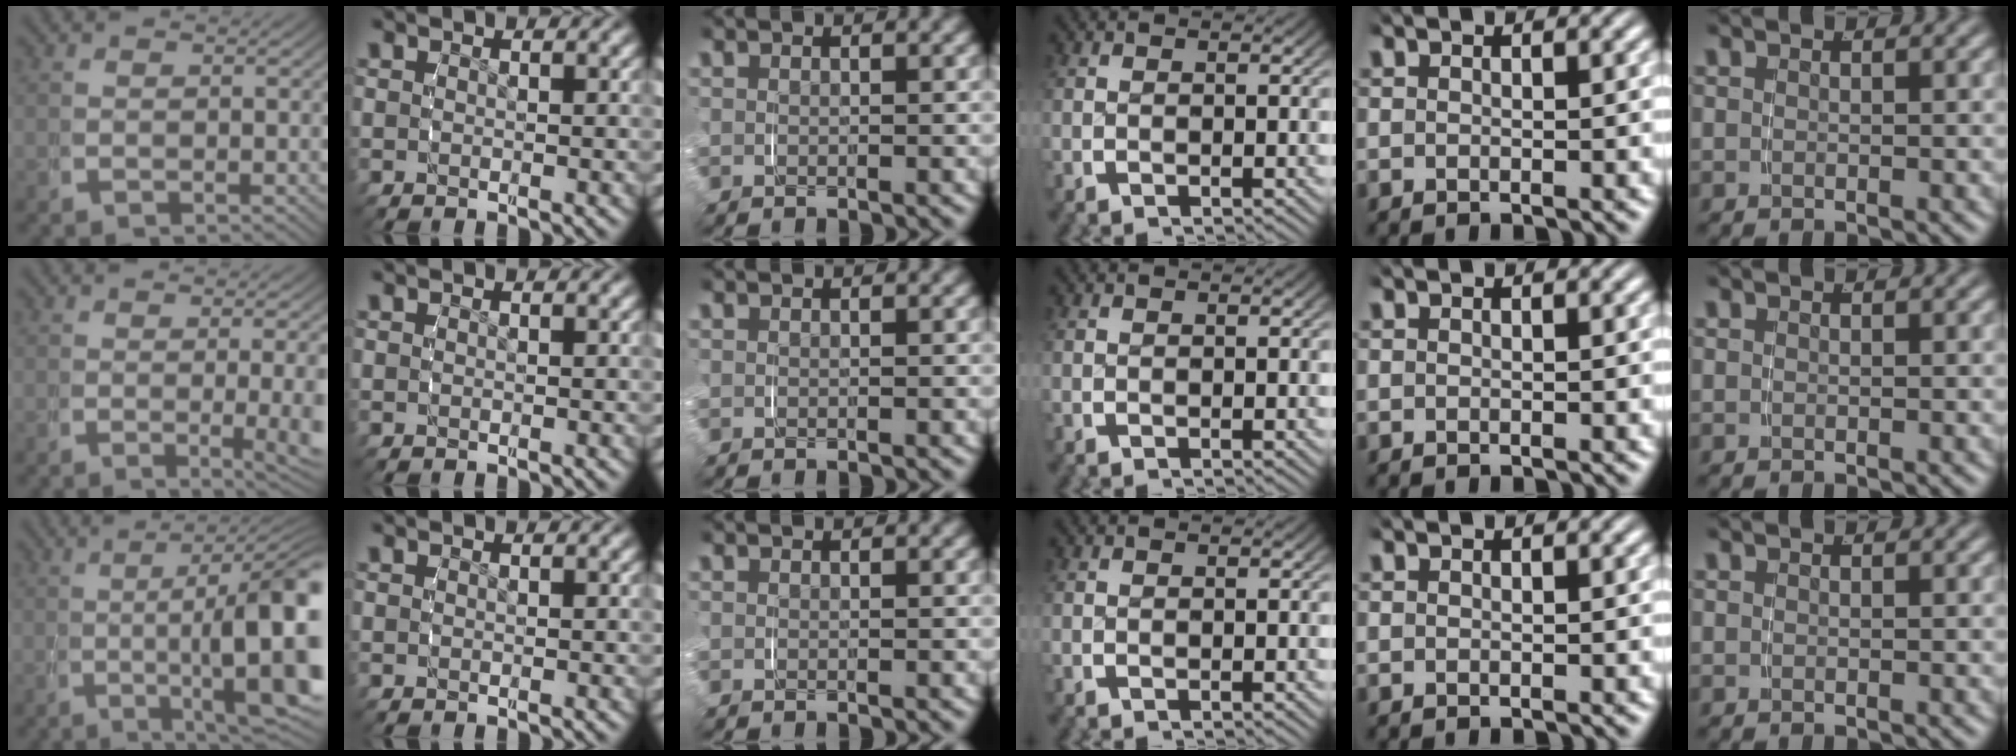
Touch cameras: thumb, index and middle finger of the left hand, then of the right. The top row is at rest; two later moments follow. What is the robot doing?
{"motion": "grasp_and_lifting", "object": "pencil case"}